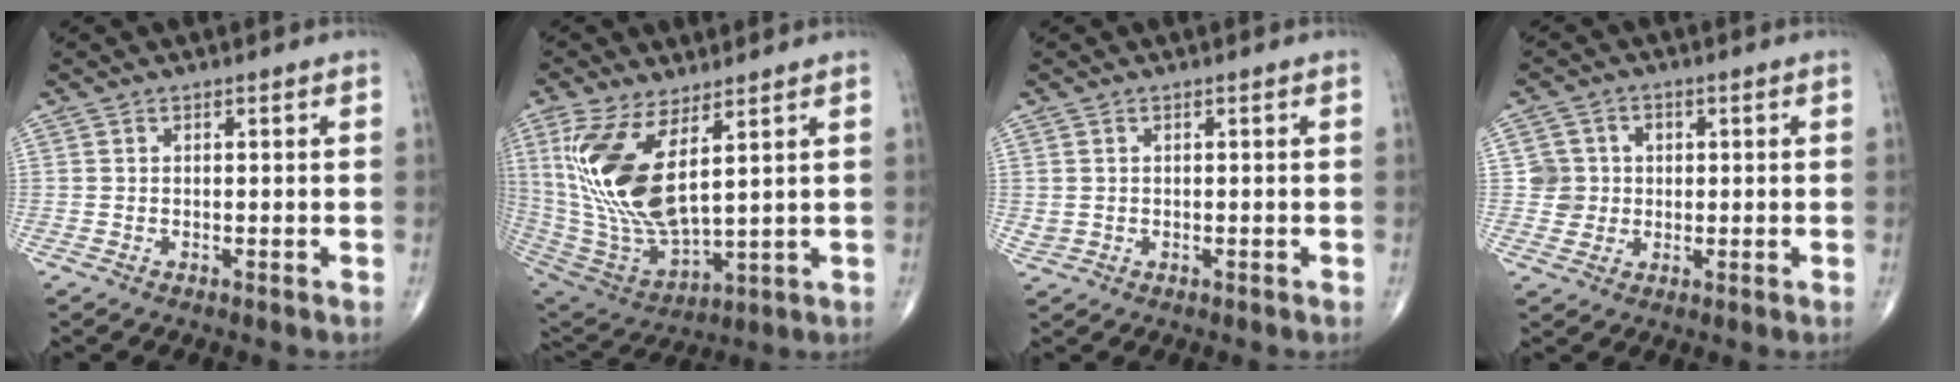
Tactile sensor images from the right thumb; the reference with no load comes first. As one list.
[{"total": 18.0, "force": [6.0, 7.2, 15.3], "torque": [-0.324, -0.036, 0.133]}, {"total": 1.1, "force": [0.3, 0.9, 0.6], "torque": [-0.013, 0.001, 0.011]}, {"total": 4.9, "force": [0.6, 4.9, 0.5], "torque": [0.025, 0.005, 0.007]}]